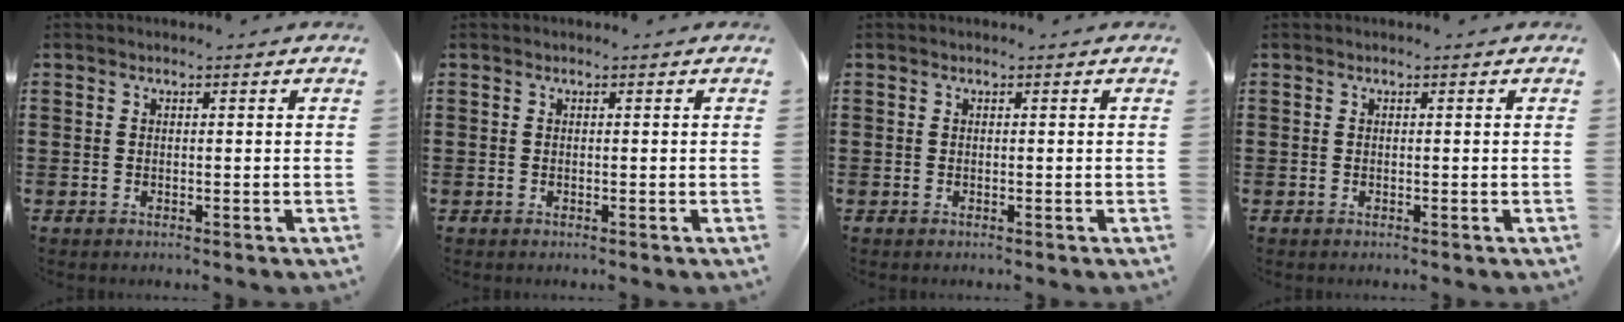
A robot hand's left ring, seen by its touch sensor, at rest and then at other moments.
{"total": 0.0}
{"total": 0.0}
{"total": 0.0}